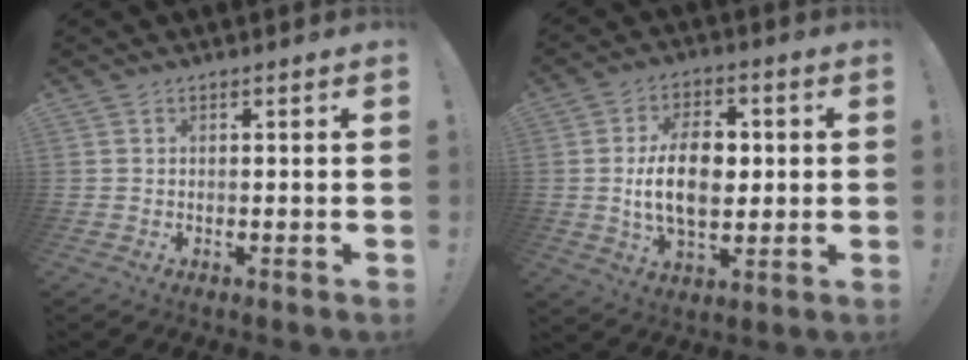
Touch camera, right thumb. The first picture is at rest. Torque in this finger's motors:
{"motor_torque": [1.11, 2.28, 0.94, -0.50, 0.09]}